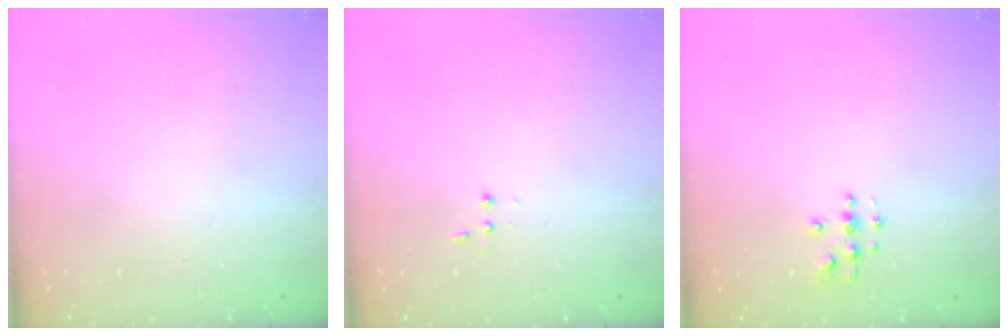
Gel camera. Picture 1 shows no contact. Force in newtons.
{"total": 2.8, "press": 2.7, "slide": 0.7}
{"total": 3.8, "press": 3.8, "slide": 0.5}